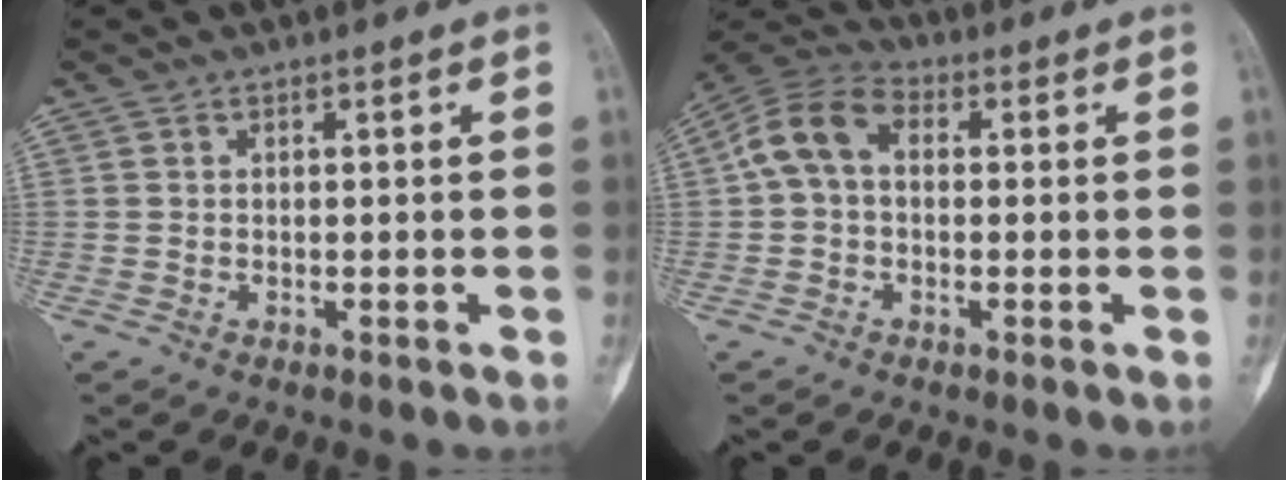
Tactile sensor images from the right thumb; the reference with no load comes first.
{"total": 8.7, "force": [0.7, 6.1, 6.2], "torque": [-0.113, 0.030, 0.002]}